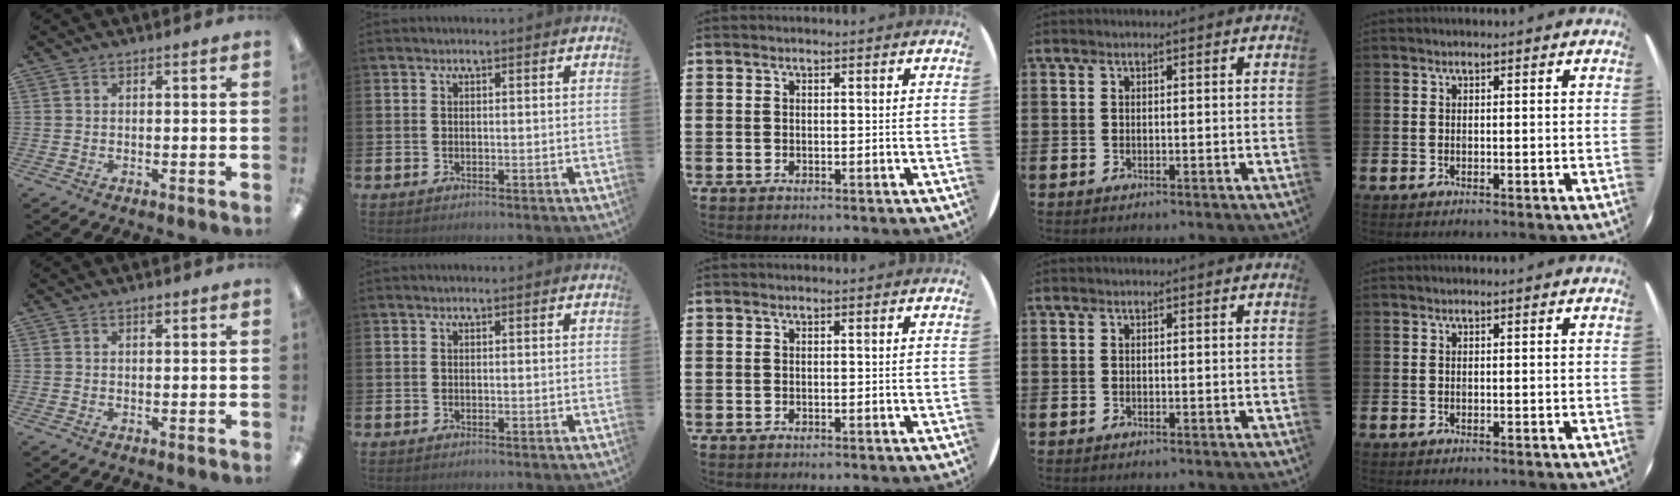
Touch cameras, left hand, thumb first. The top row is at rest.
{"thumb": {"total": 1.0, "force": [0.7, 0.3, 0.6], "torque": [-0.007, -0.002, 0.011]}}